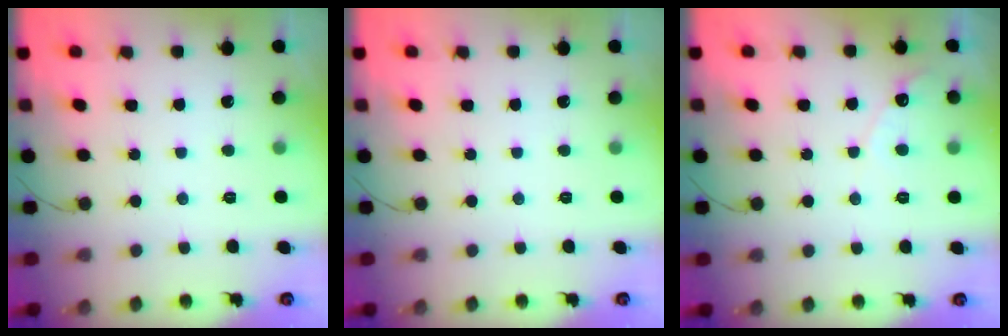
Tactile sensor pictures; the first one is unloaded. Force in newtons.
{"total": 0.0}
{"total": 4.7, "press": 4.7, "slide": 0.2}